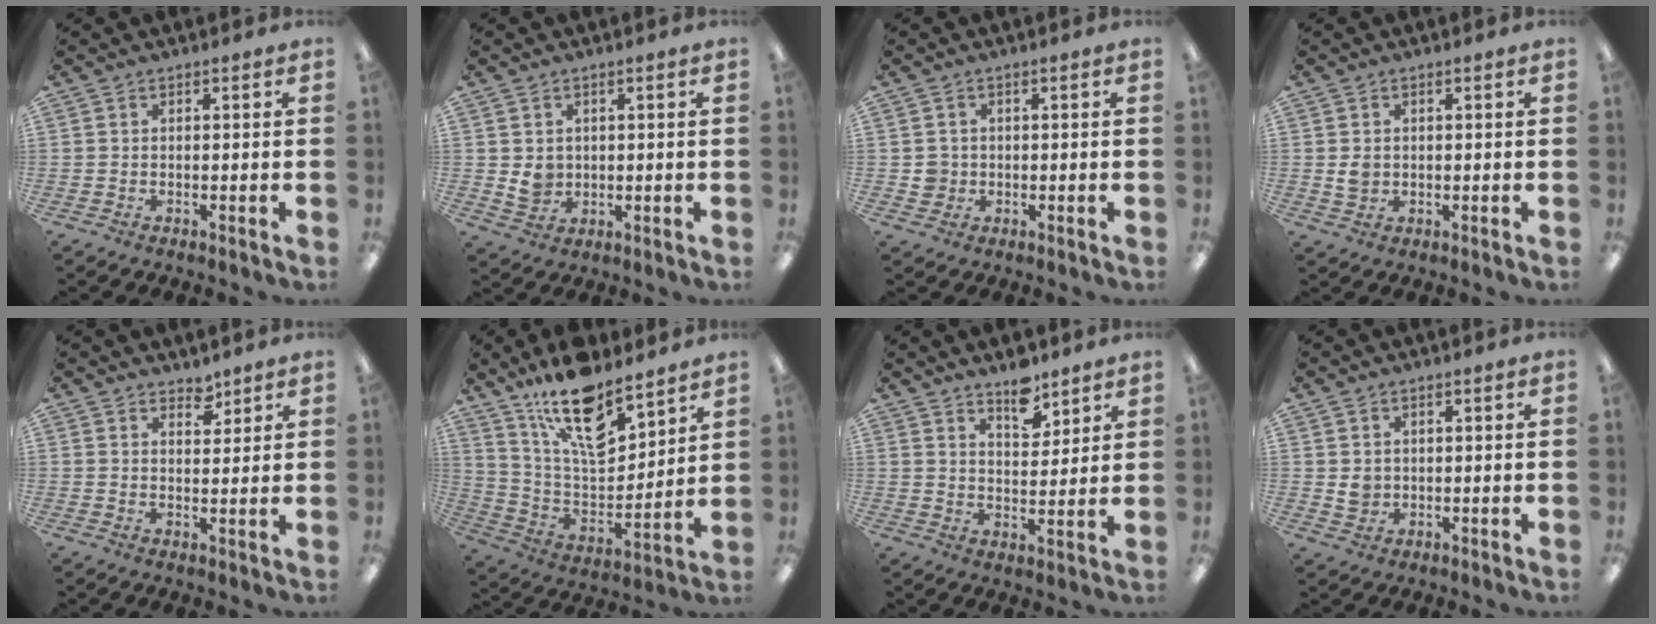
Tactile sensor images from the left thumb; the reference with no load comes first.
{"total": 4.0, "force": [1.0, 3.6, 1.4], "torque": [-0.007, -0.005, 0.018]}
{"total": 2.8, "force": [0.1, 2.7, 0.4], "torque": [-0.004, 0.002, -0.002]}
{"total": 2.6, "force": [0.4, 2.2, 1.4], "torque": [-0.021, 0.001, 0.005]}
{"total": 3.6, "force": [3.2, 1.4, 0.7], "torque": [0.005, -0.025, 0.056]}
{"total": 18.0, "force": [13.1, 6.7, 10.4], "torque": [-0.180, -0.086, 0.229]}
{"total": 7.7, "force": [6.2, 3.3, 3.1], "torque": [-0.031, -0.043, 0.106]}
{"total": 2.6, "force": [0.9, 2.3, 0.9], "torque": [-0.012, 0.000, 0.015]}